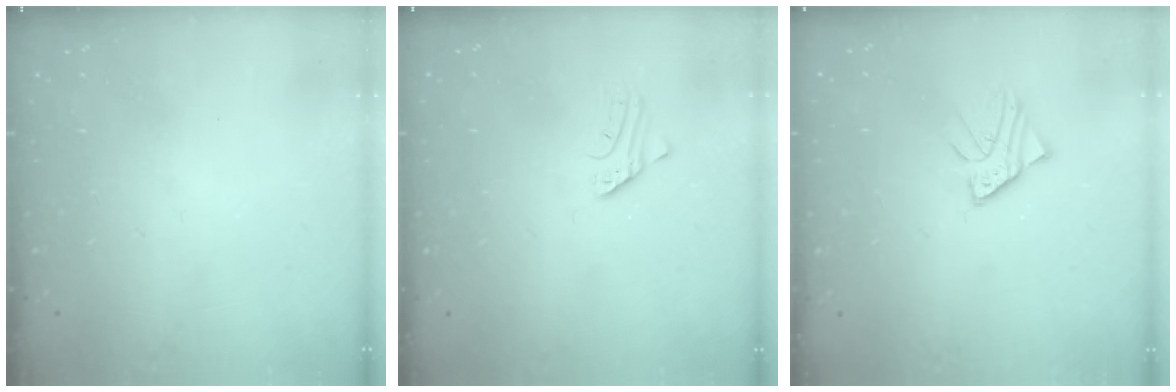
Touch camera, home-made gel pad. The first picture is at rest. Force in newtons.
{"total": 2.0, "press": 2.0, "slide": 0.1}
{"total": 3.7, "press": 3.7, "slide": 0.4}